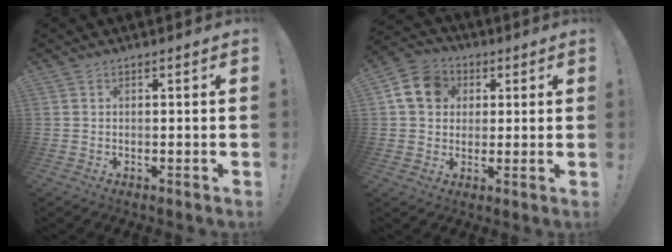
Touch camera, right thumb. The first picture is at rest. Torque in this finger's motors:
{"motor_torque": [0.08, 0.10, 0.42, 0.17, 0.00]}